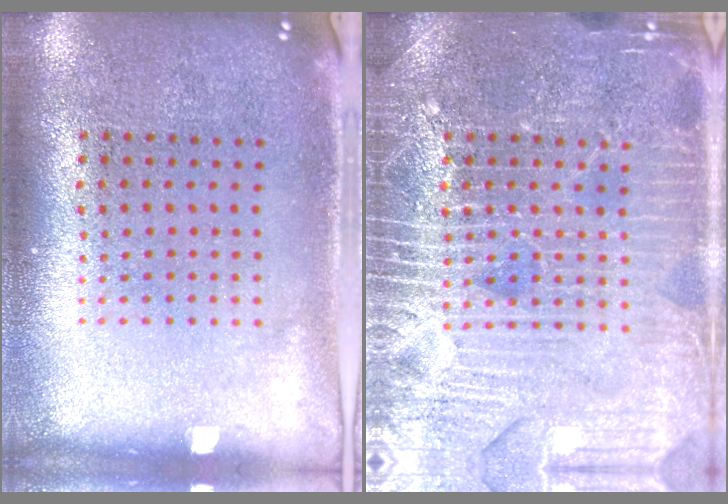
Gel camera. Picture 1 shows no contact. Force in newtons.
{"total": 6.8, "press": 6.7, "slide": 1.0}